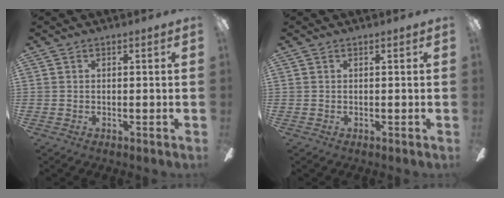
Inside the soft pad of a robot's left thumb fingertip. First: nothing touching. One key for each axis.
{"total": 0.0}